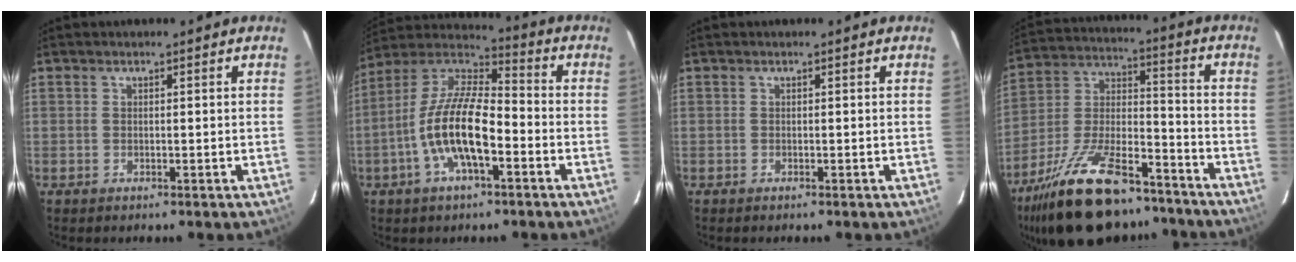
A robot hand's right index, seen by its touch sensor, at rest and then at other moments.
{"total": 15.0, "force": [-5.0, 5.2, 13.2], "torque": [-0.263, 0.000, -0.098]}
{"total": 0.0}
{"total": 25.2, "force": [-18.5, 9.7, 14.1], "torque": [-0.271, 0.000, -0.292]}